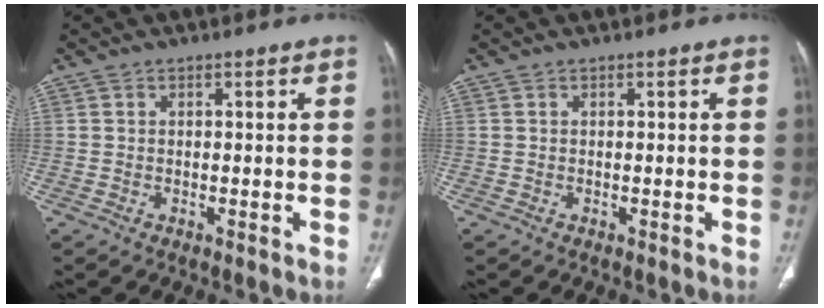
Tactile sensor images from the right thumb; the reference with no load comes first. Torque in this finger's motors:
{"motor_torque": [0.00, 0.00, -0.01, 0.00, 0.02]}